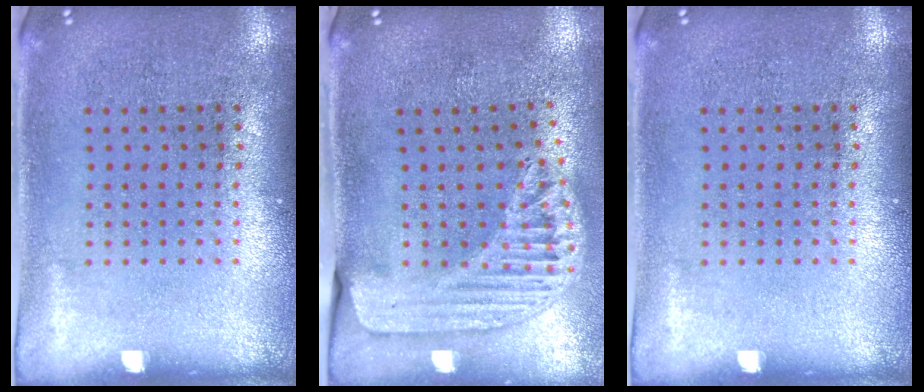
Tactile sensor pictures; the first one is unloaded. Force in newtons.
{"total": 1.6, "press": 1.5, "slide": 0.4}
{"total": 0.0}